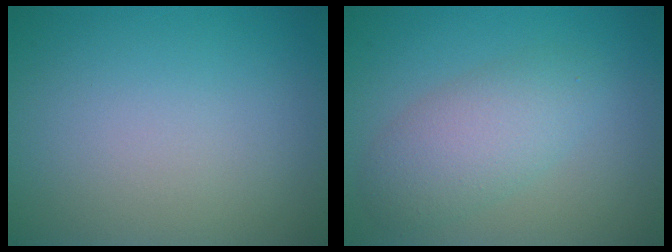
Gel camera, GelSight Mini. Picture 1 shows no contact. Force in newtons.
{"total": 4.1, "press": 4.1, "slide": 0.1}